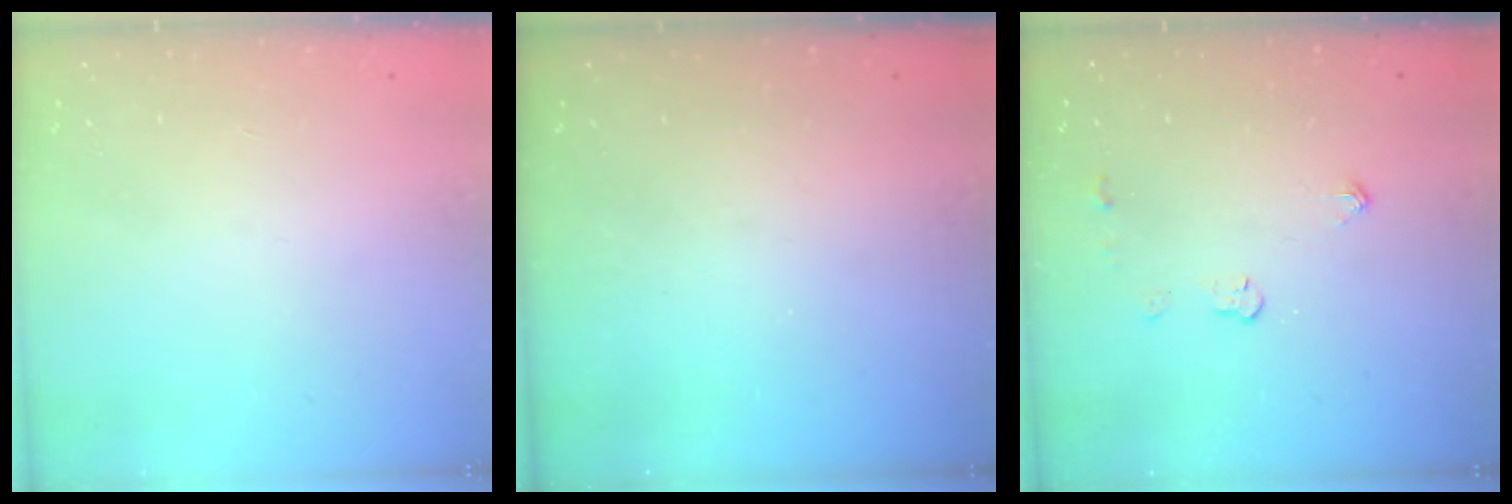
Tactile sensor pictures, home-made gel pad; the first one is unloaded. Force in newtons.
{"total": 0.0}
{"total": 3.8, "press": 3.8, "slide": 0.6}